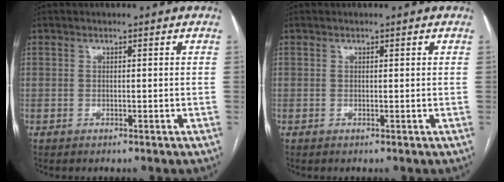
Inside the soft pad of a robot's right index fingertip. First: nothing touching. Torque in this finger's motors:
{"motor_torque": [0.01, 0.18, -0.01, 0.01]}